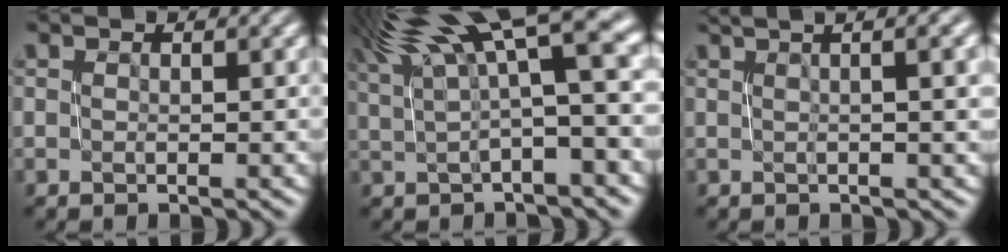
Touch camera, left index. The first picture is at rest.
{"total": 10.5, "force": [5.0, 2.1, 8.9], "torque": [-0.132, 0.043, 0.082]}
{"total": 8.9, "force": [3.1, 3.4, 7.7], "torque": [-0.069, 0.034, 0.019]}